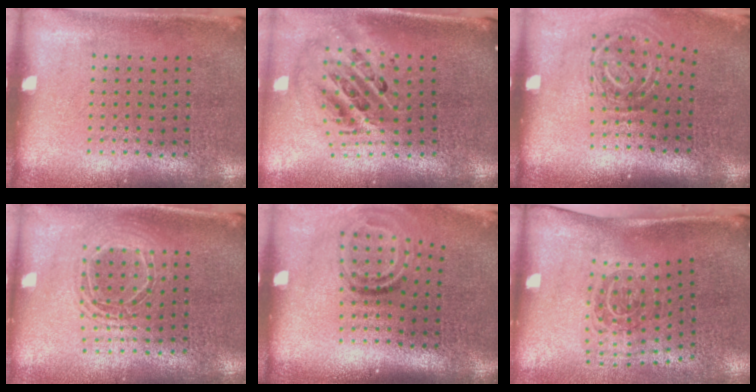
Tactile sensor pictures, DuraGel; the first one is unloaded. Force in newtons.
{"total": 2.4, "press": 1.7, "slide": 1.7}
{"total": 1.9, "press": 1.2, "slide": 1.5}
{"total": 1.8, "press": 1.5, "slide": 0.9}
{"total": 1.9, "press": 1.1, "slide": 1.5}
{"total": 1.9, "press": 1.2, "slide": 1.5}